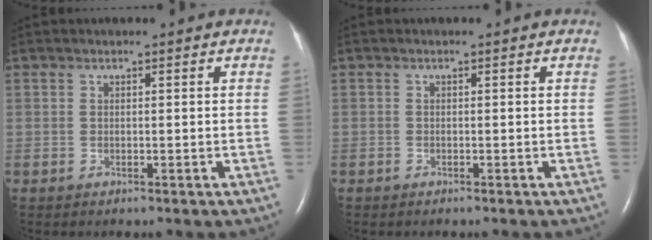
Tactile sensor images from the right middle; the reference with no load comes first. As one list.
[{"total": 0.0}]